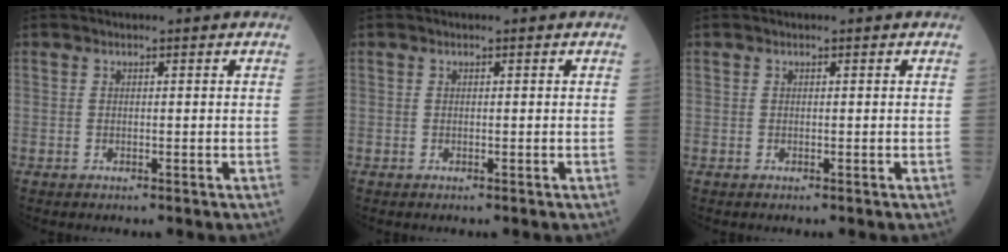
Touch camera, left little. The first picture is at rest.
{"total": 0.0}
{"total": 0.0}